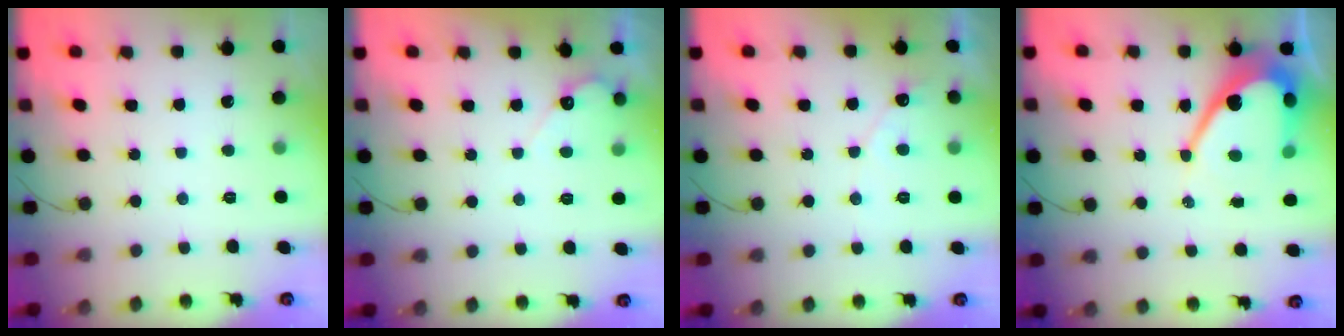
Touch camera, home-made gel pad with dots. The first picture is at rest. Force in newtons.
{"total": 4.0, "press": 3.9, "slide": 0.3}
{"total": 4.8, "press": 4.8, "slide": 0.3}
{"total": 13.0, "press": 13.0, "slide": 1.1}